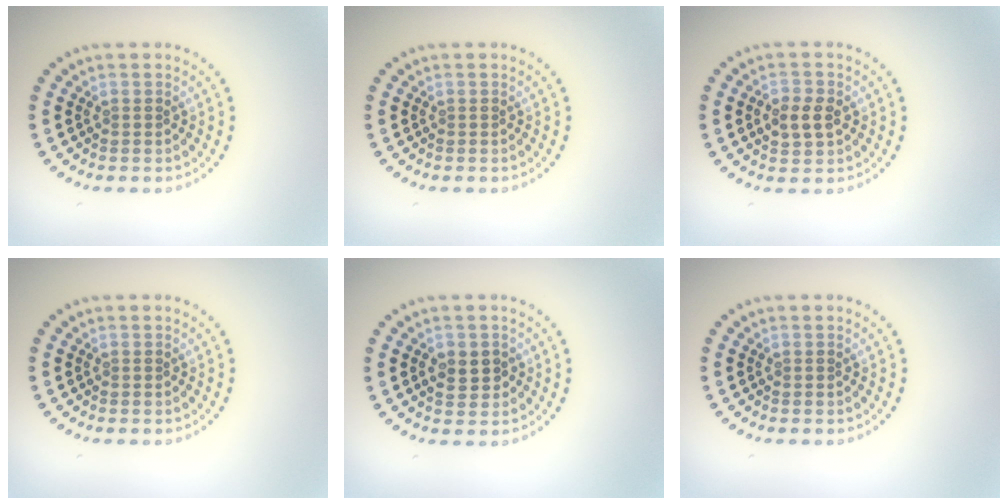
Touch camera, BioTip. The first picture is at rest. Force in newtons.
{"total": 0.0}
{"total": 2.7, "press": 2.7, "slide": 0.1}
{"total": 0.0}
{"total": 2.4, "press": 2.4, "slide": 0.3}
{"total": 0.0}